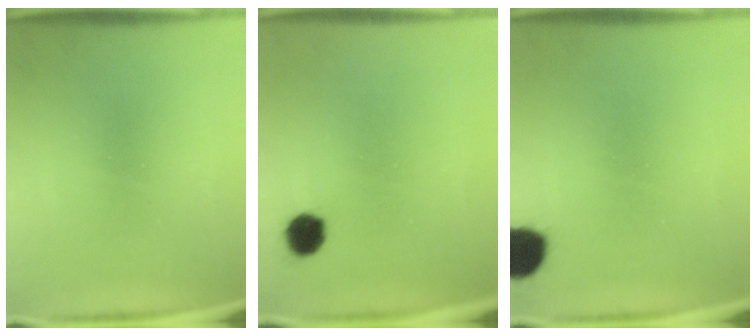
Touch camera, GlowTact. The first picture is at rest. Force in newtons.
{"total": 4.3}
{"total": 7.0}